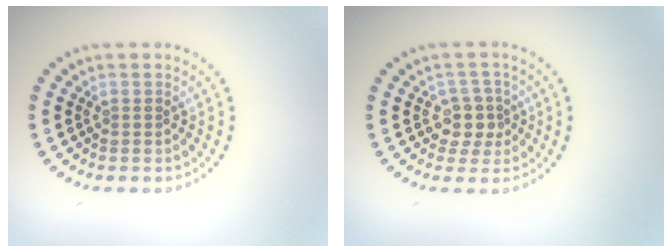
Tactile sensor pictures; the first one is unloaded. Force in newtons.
{"total": 2.4, "press": 2.1, "slide": 1.2}